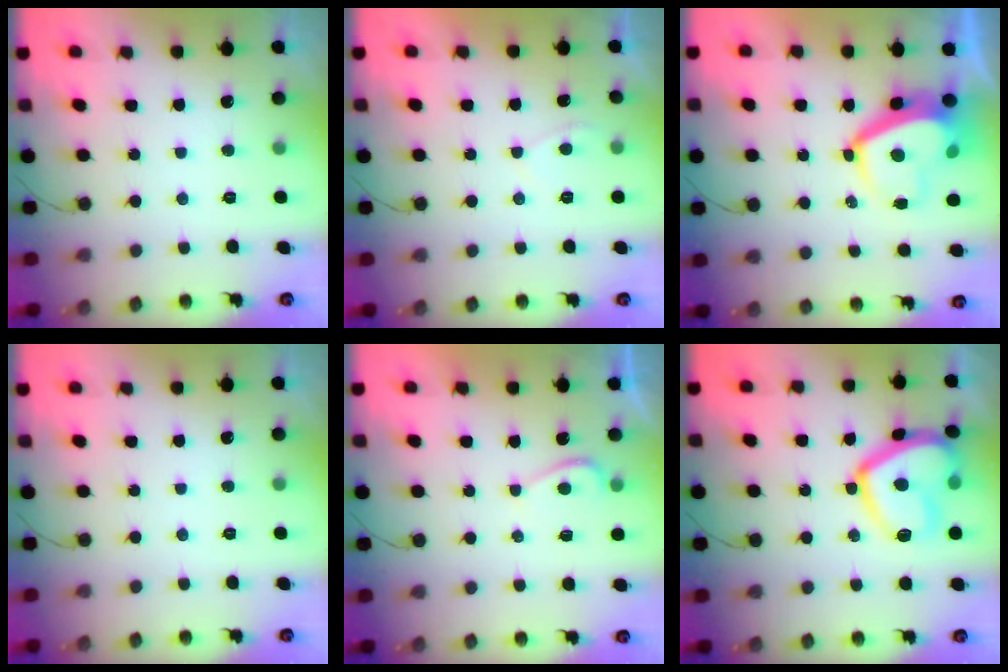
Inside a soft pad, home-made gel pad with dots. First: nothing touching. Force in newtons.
{"total": 1.2, "press": 1.0, "slide": 0.6}
{"total": 8.4, "press": 8.3, "slide": 0.7}
{"total": 0.0}
{"total": 2.4, "press": 2.4, "slide": 0.3}
{"total": 15.6, "press": 15.5, "slide": 1.1}